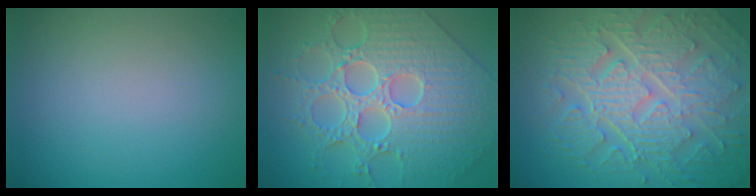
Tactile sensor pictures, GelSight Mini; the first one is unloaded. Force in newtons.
{"total": 8.9, "press": 7.2, "slide": 5.2}
{"total": 10.6, "press": 7.0, "slide": 7.9}